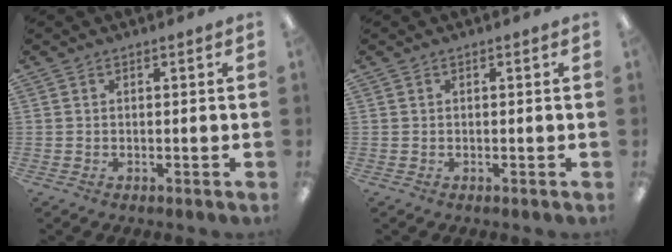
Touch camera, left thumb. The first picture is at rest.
{"total": 0.0}